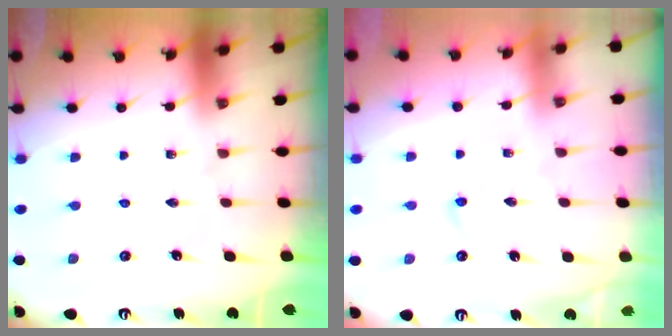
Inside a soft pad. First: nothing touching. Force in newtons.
{"total": 2.2, "press": 2.2, "slide": 0.2}